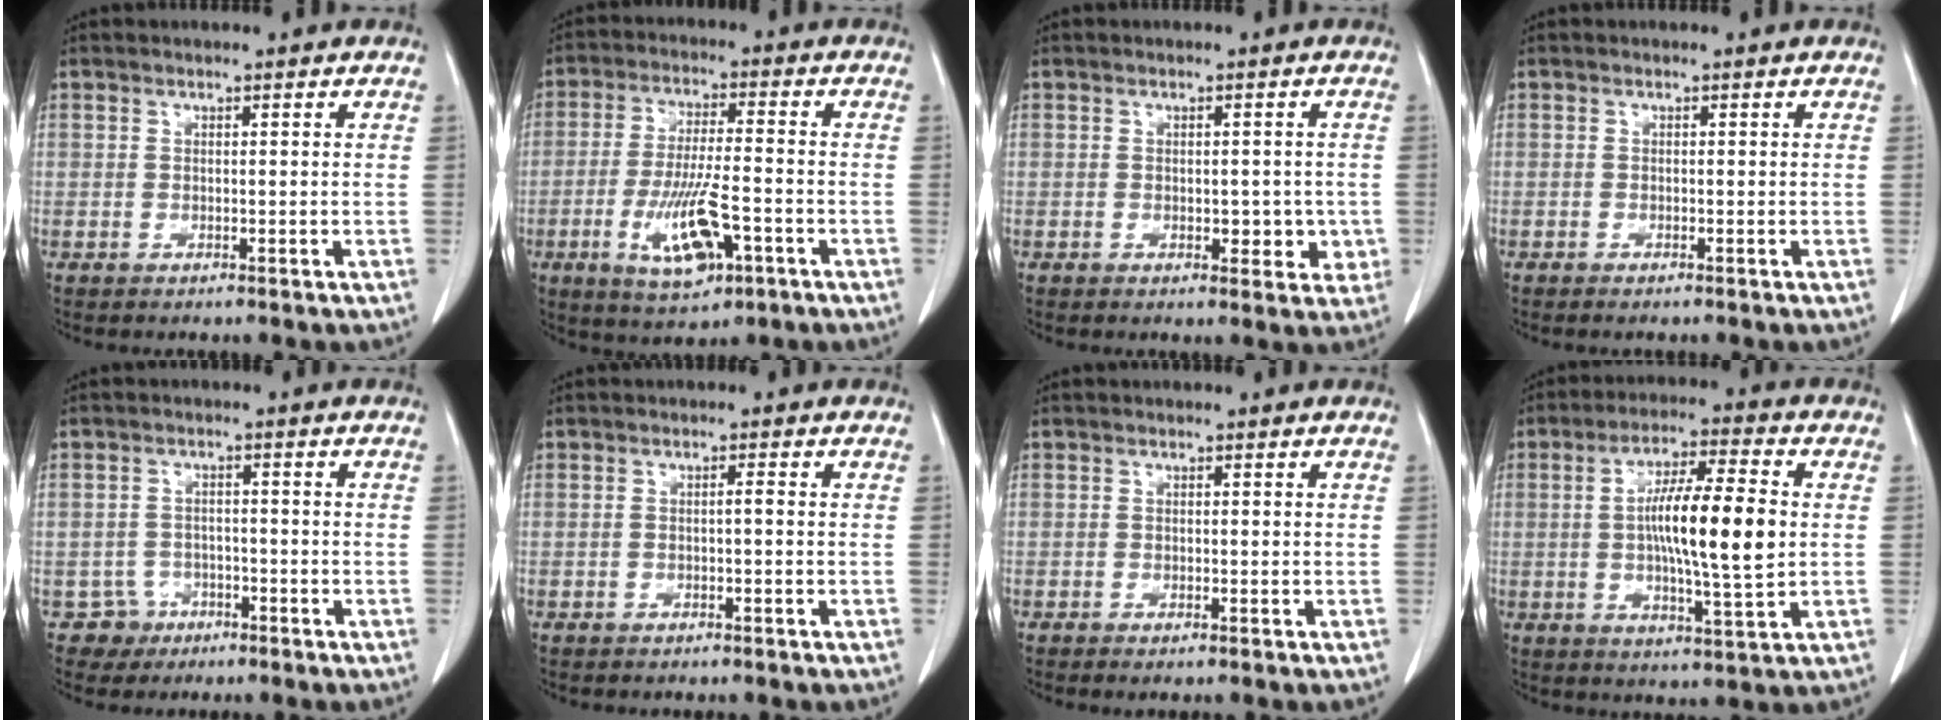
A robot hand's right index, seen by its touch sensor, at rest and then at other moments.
{"total": 10.5, "force": [-4.0, 2.7, 9.3], "torque": [-0.184, -0.010, -0.062]}
{"total": 4.1, "force": [-0.9, 2.3, 3.3], "torque": [-0.031, 0.000, -0.004]}
{"total": 0.8, "force": [-0.7, 0.0, 0.4], "torque": [-0.012, -0.003, -0.009]}
{"total": 3.7, "force": [-2.0, 3.1, -0.6], "torque": [0.017, 0.015, -0.031]}
{"total": 0.8, "force": [-0.2, 0.0, 0.7], "torque": [-0.014, 0.003, -0.002]}
{"total": 0.9, "force": [-0.7, 0.0, 0.6], "torque": [-0.013, -0.003, -0.009]}
{"total": 12.7, "force": [0.4, 1.4, 12.6], "torque": [-0.219, 0.001, 0.002]}